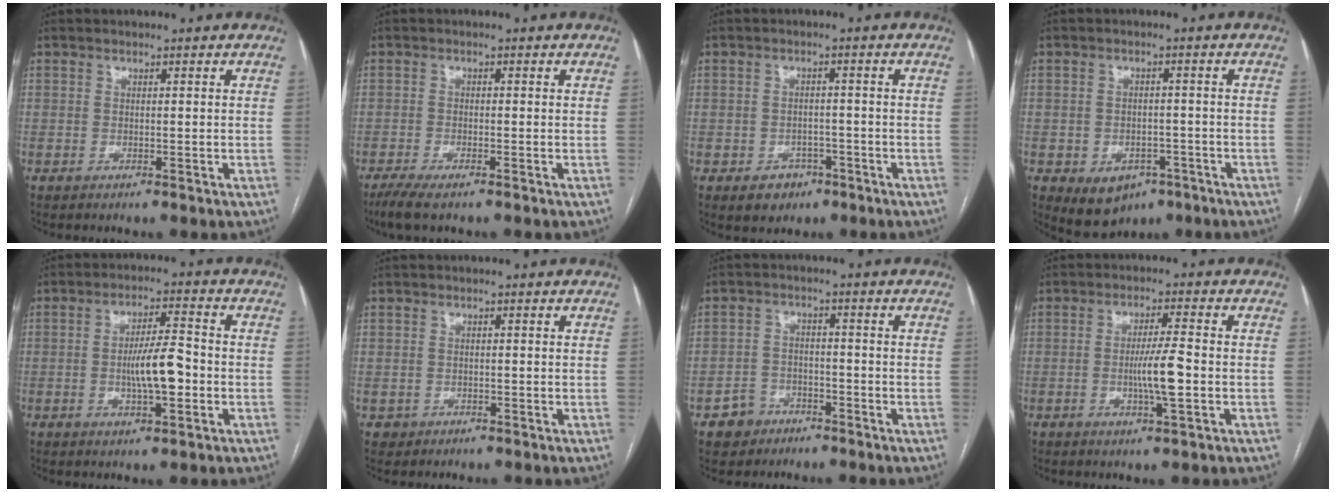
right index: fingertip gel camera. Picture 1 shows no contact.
{"total": 4.4, "force": [-3.1, 0.9, 3.0], "torque": [-0.055, -0.009, -0.054]}
{"total": 4.2, "force": [-2.2, 3.3, 1.3], "torque": [-0.009, 0.008, -0.023]}
{"total": 6.9, "force": [-3.5, 5.0, 3.2], "torque": [-0.044, 0.007, -0.039]}
{"total": 7.5, "force": [-1.3, 1.6, 7.2], "torque": [-0.130, 0.006, -0.023]}
{"total": 1.5, "force": [-0.4, 1.5, 0.0], "torque": [0.002, 0.006, -0.004]}
{"total": 4.6, "force": [-2.8, 3.6, 0.6], "torque": [-0.005, 0.012, -0.044]}
{"total": 5.9, "force": [-1.1, 0.0, 5.8], "torque": [-0.106, -0.006, -0.020]}